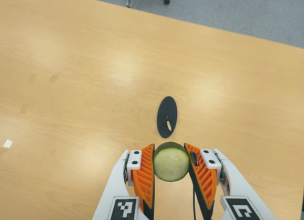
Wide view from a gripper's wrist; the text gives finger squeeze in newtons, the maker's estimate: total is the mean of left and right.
{"total": 11.3, "left": 10.2, "right": 12.3}